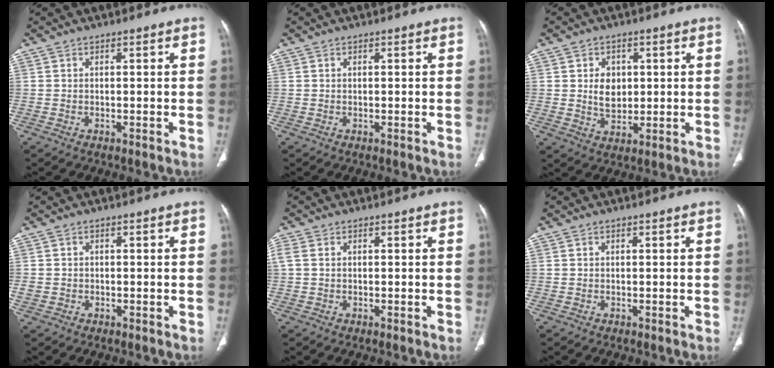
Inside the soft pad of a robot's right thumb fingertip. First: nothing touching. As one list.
[{"total": 0.0}, {"total": 6.0, "force": [1.0, 4.6, 3.7], "torque": [-0.032, -0.007, 0.023]}, {"total": 1.6, "force": [-0.4, 1.5, 0.6], "torque": [-0.009, 0.006, -0.004]}, {"total": 2.0, "force": [0.2, 1.3, 1.4], "torque": [-0.052, 0.008, 0.004]}, {"total": 0.0}]